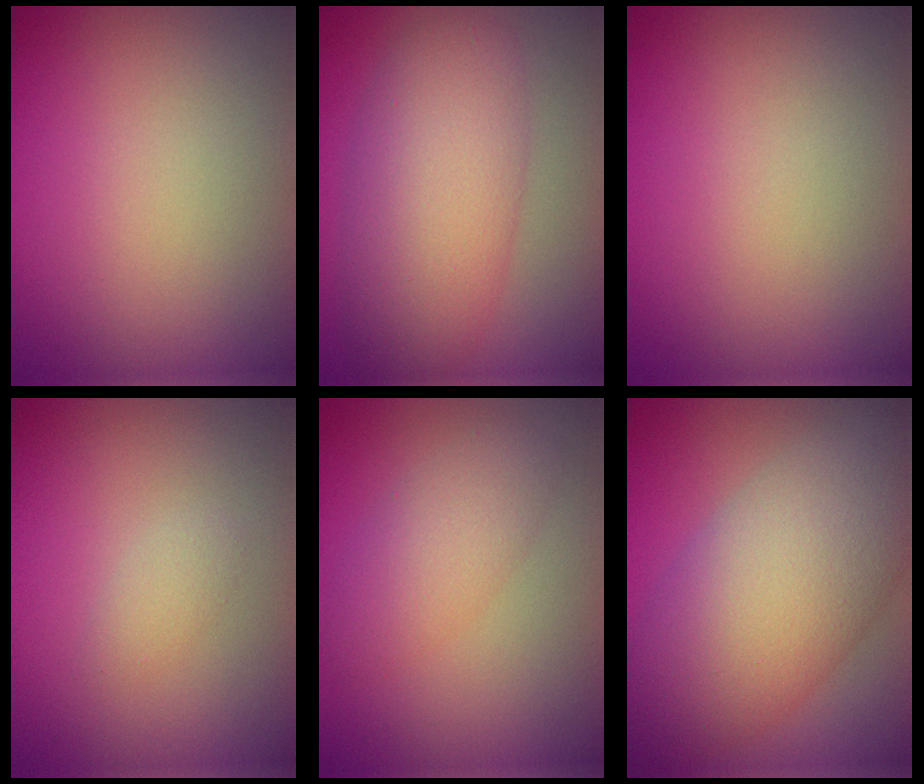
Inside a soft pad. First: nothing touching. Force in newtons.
{"total": 7.1, "press": 7.1, "slide": 0.0}
{"total": 0.0}
{"total": 1.0, "press": 1.0, "slide": 0.0}
{"total": 3.1, "press": 3.1, "slide": 0.0}
{"total": 10.5, "press": 10.5, "slide": 0.1}